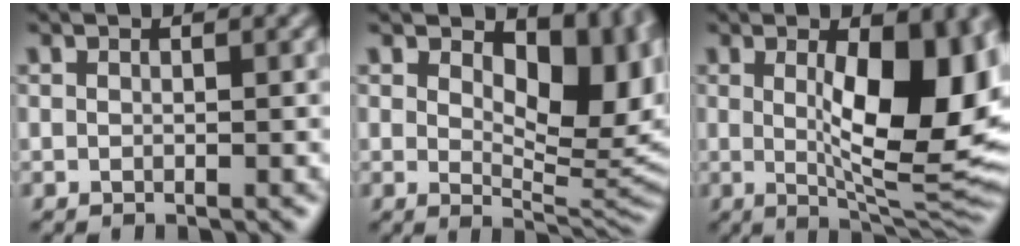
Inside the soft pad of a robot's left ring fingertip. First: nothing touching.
{"total": 10.1, "force": [3.0, 5.3, 8.1], "torque": [-0.112, -0.012, 0.051]}
{"total": 11.4, "force": [1.0, 3.7, 10.8], "torque": [-0.149, -0.013, 0.025]}